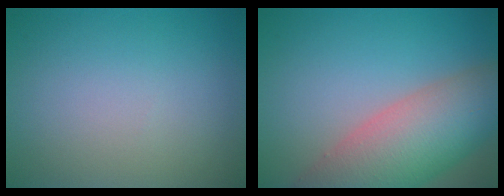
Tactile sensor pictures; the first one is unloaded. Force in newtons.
{"total": 10.0, "press": 10.0, "slide": 0.7}